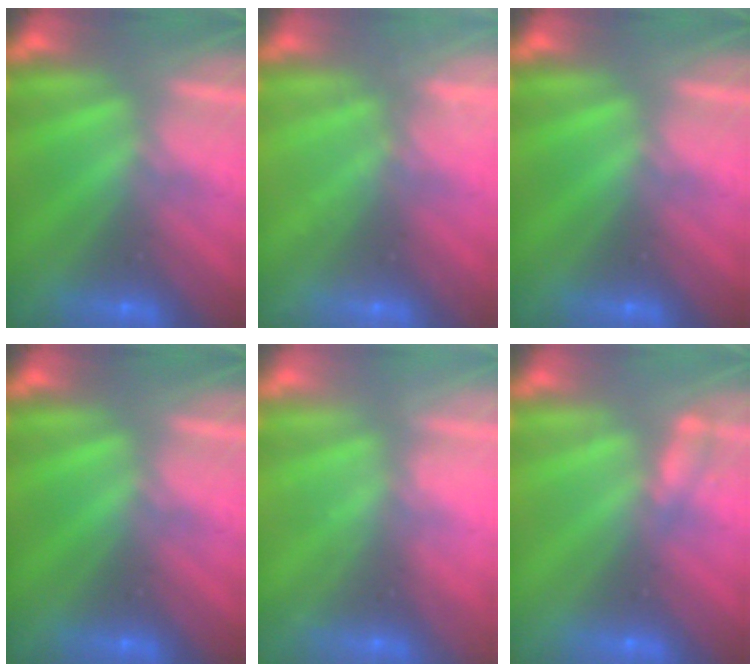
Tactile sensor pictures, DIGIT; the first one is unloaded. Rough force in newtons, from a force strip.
{"total": 2.2}
{"total": 0.0}
{"total": 0.0}
{"total": 2.1}
{"total": 2.2}